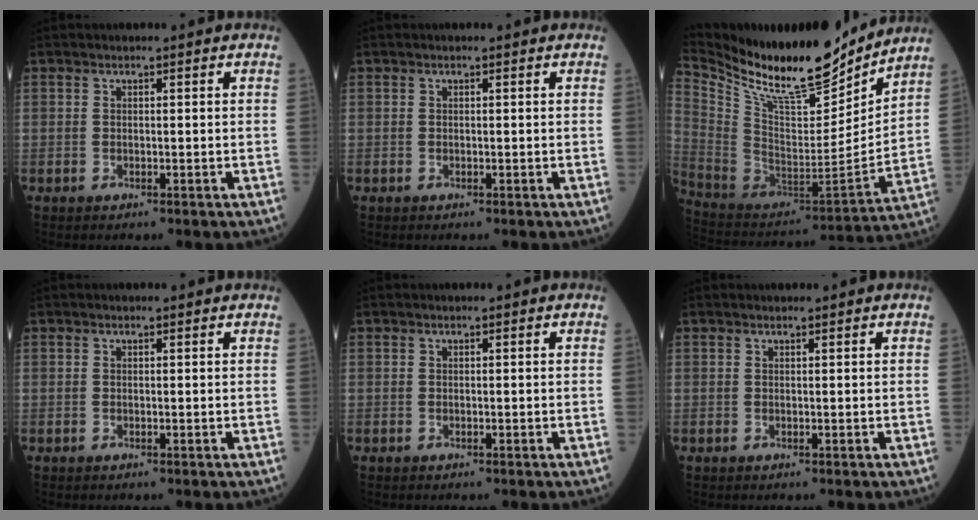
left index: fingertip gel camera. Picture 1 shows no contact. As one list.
[{"total": 0.0}, {"total": 21.6, "force": [18.8, 4.3, 9.7], "torque": [-0.190, -0.041, 0.323]}, {"total": 0.0}, {"total": 0.0}, {"total": 0.0}]